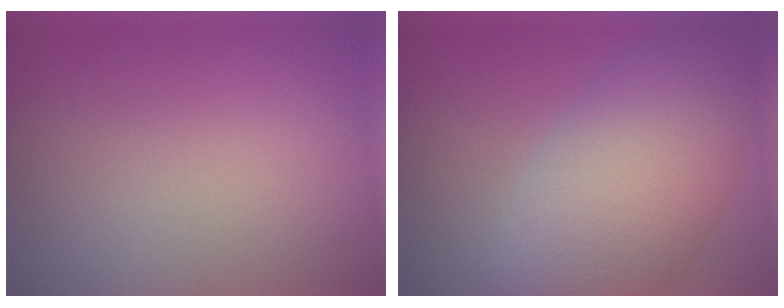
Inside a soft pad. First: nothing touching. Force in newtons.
{"total": 10.1, "press": 10.1, "slide": 0.3}